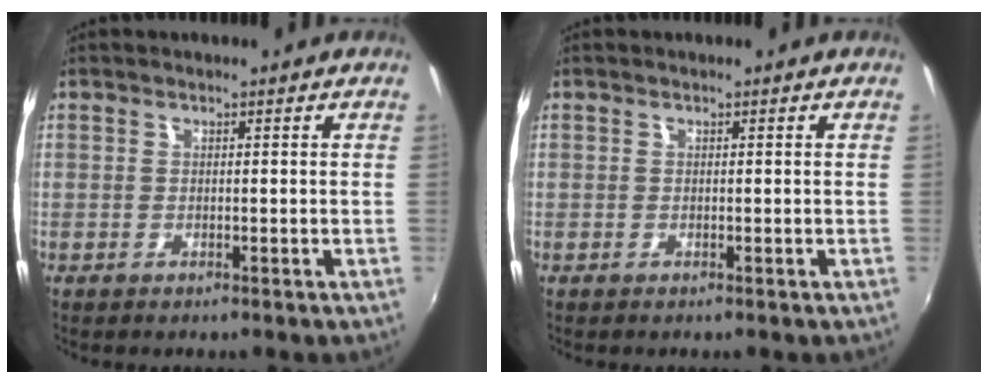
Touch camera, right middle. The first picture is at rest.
{"total": 0.0}